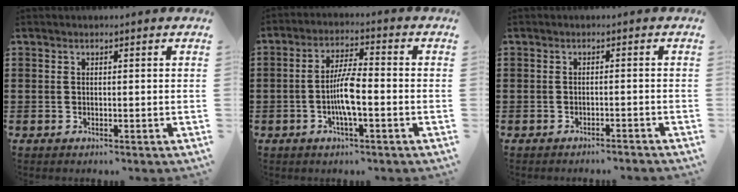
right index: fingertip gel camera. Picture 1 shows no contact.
{"total": 6.2, "force": [-1.6, 1.3, 5.8], "torque": [-0.122, -0.003, -0.035]}
{"total": 1.5, "force": [-1.4, -0.3, 0.2], "torque": [-0.005, 0.001, -0.028]}